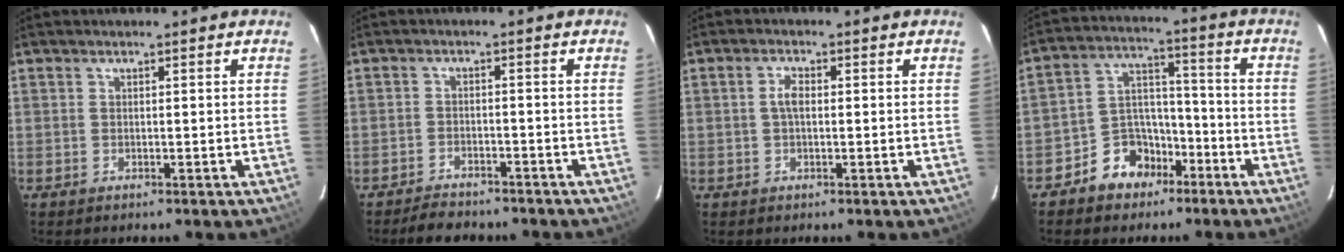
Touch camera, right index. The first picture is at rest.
{"total": 6.3, "force": [-5.6, 2.2, 1.9], "torque": [-0.055, -0.002, -0.082]}
{"total": 2.3, "force": [0.0, 1.1, 2.0], "torque": [-0.042, 0.006, 0.001]}
{"total": 9.5, "force": [-6.1, 6.7, 2.6], "torque": [-0.048, 0.042, -0.093]}